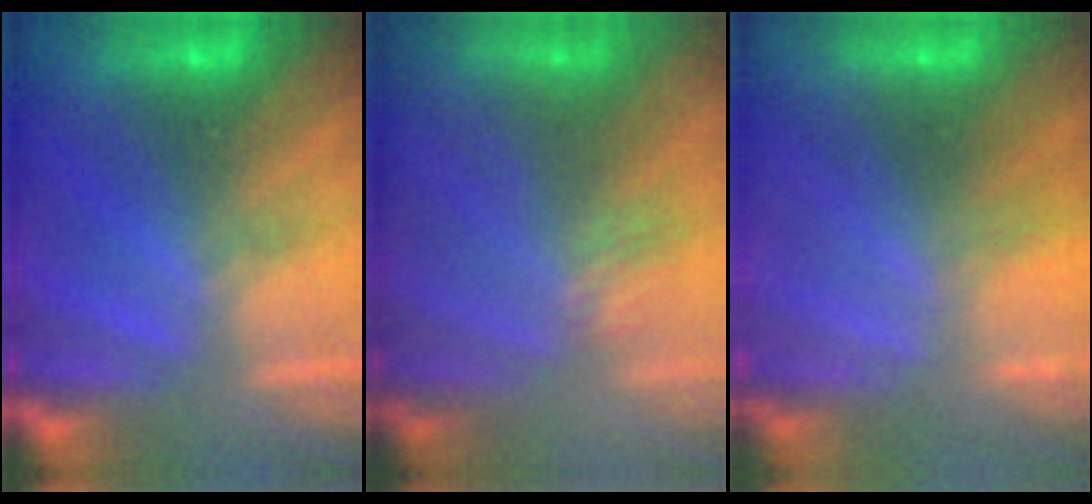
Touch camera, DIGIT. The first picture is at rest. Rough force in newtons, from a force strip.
{"total": 3.4}
{"total": 2.2}